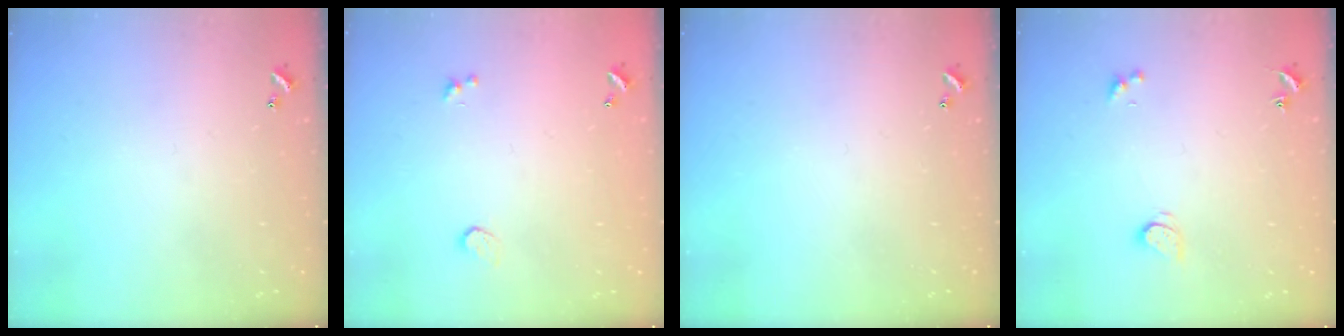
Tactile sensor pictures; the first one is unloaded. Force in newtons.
{"total": 0.6, "press": 0.3, "slide": 0.5}
{"total": 0.0}
{"total": 1.4, "press": 1.4, "slide": 0.4}